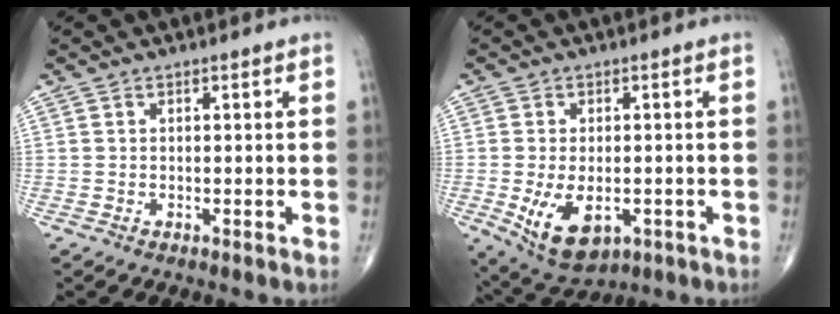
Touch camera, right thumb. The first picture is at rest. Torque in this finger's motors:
{"motor_torque": [-0.13, 0.88, 0.58, 0.34, 0.04]}